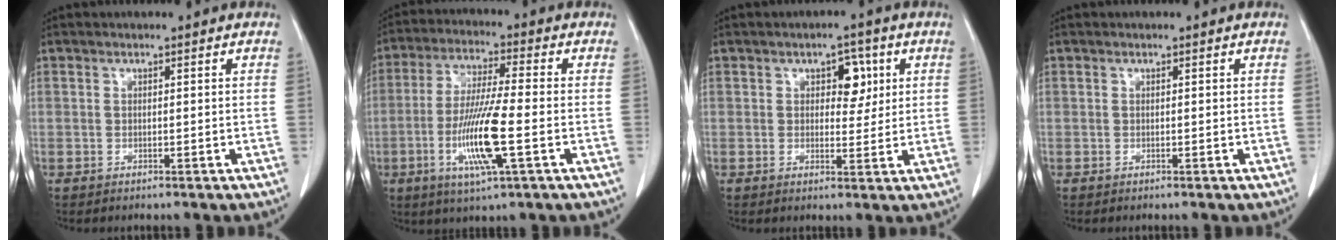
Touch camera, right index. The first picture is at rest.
{"total": 11.6, "force": [-3.2, 0.4, 11.2], "torque": [-0.224, -0.015, -0.062]}
{"total": 4.4, "force": [1.5, 2.5, 3.2], "torque": [-0.038, 0.008, 0.021]}
{"total": 0.0}